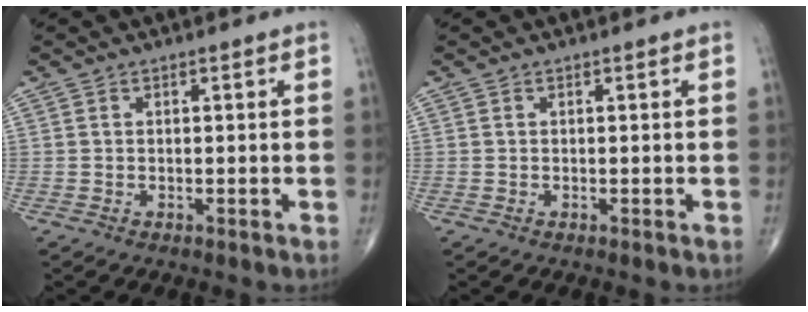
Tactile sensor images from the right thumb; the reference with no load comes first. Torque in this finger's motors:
{"motor_torque": [0.00, 0.00, -0.13, 0.13, 0.02]}